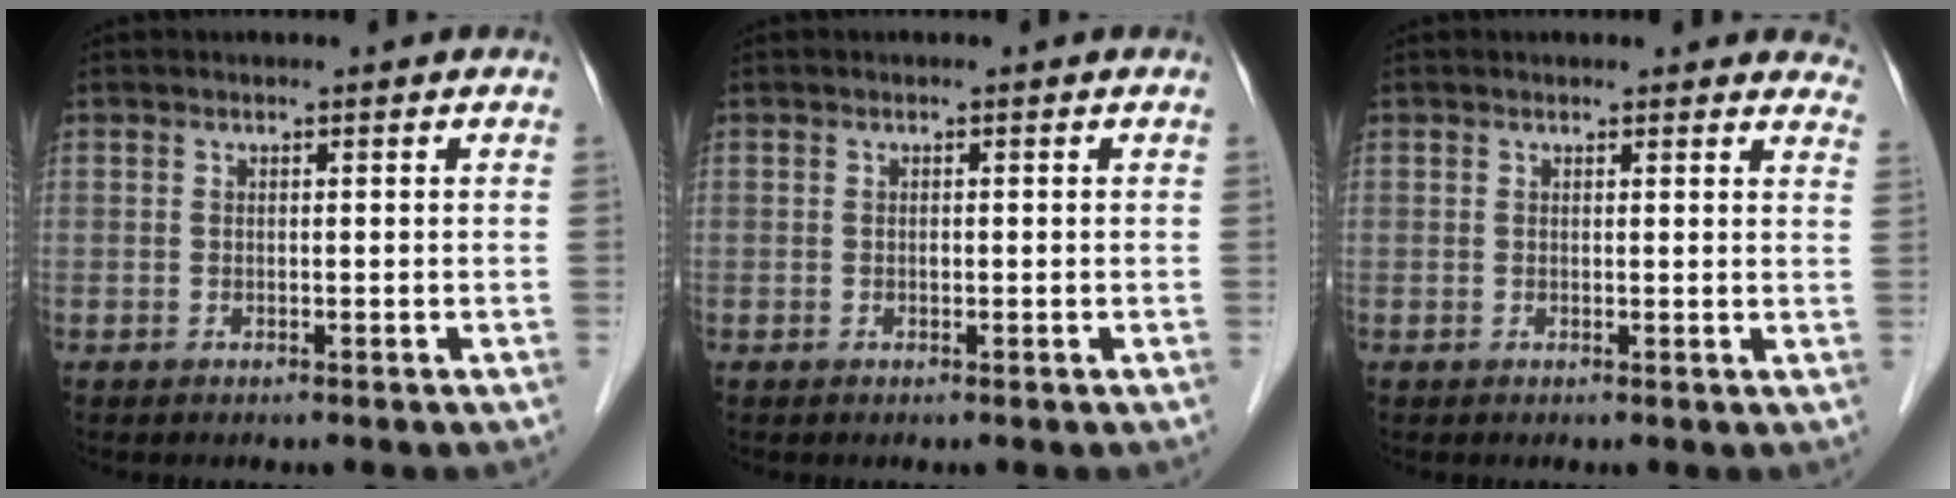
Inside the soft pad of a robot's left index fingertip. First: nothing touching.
{"total": 0.0}
{"total": 8.5, "force": [8.1, 2.1, 1.7], "torque": [0.014, -0.010, 0.059]}